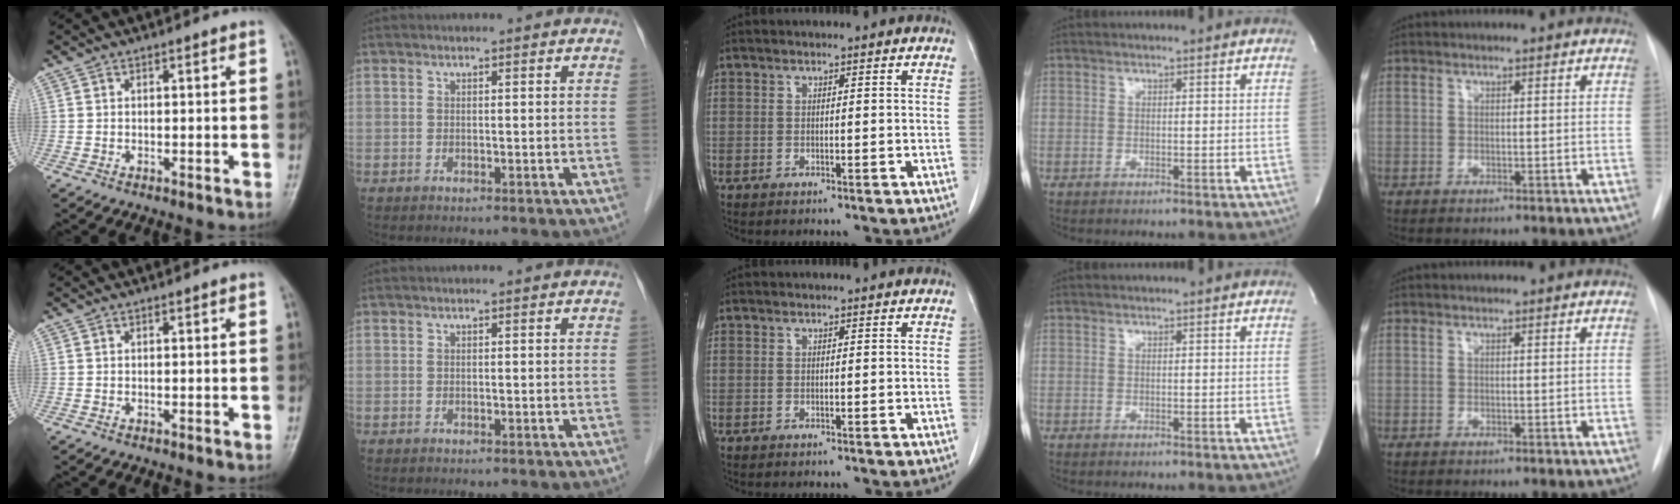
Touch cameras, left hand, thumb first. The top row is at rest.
{}